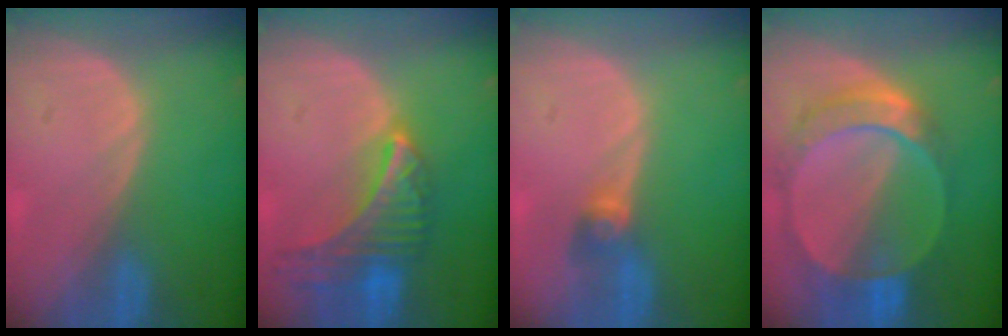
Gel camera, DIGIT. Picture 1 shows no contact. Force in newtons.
{"total": 9.0, "press": 7.9, "slide": 4.3}
{"total": 2.7, "press": 2.6, "slide": 0.5}
{"total": 9.5, "press": 8.2, "slide": 4.8}